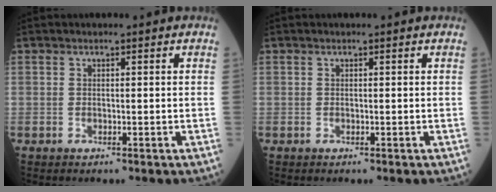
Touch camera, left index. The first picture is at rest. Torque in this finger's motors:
{"motor_torque": [0.00, 0.00, 0.00, 0.00]}